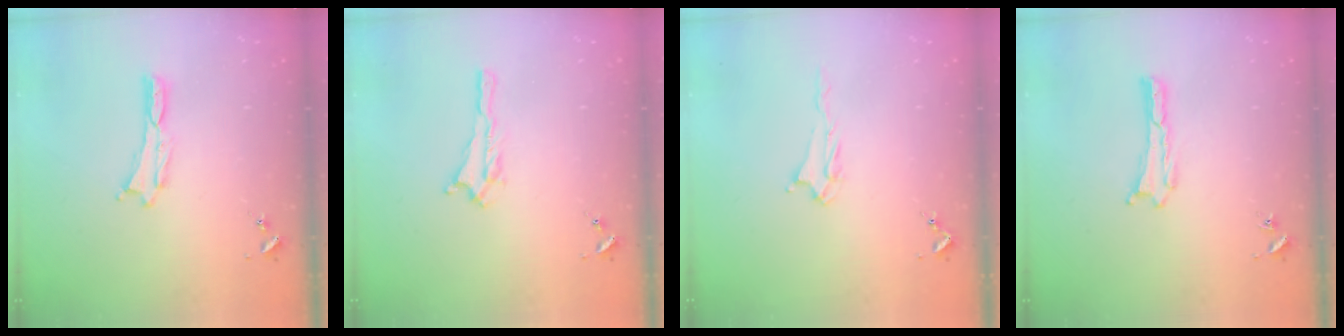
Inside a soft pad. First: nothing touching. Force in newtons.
{"total": 1.5, "press": 1.4, "slide": 0.2}
{"total": 3.2, "press": 3.2, "slide": 0.5}
{"total": 0.0}